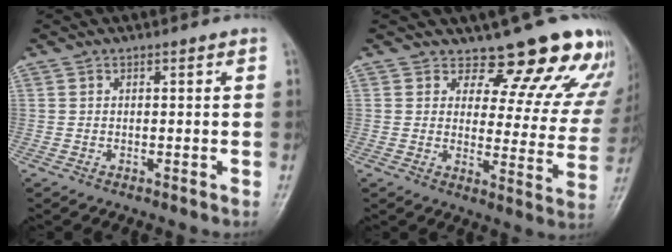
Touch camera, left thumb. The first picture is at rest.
{"total": 15.4, "force": [13.7, 5.7, 4.3], "torque": [0.004, -0.102, 0.146]}